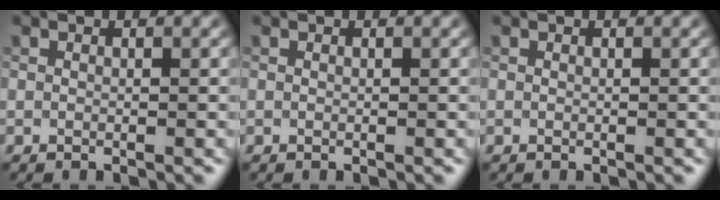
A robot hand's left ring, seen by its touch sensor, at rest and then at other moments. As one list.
[{"total": 0.0}, {"total": 0.0}]